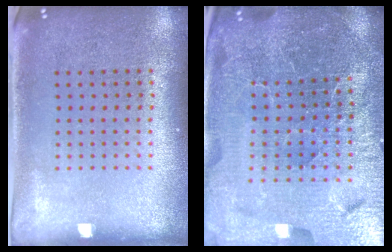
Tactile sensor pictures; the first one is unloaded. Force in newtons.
{"total": 6.2, "press": 5.5, "slide": 2.8}